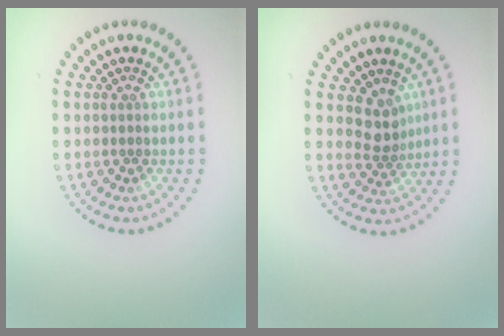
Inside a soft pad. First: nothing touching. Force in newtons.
{"total": 2.4, "press": 1.9, "slide": 1.6}